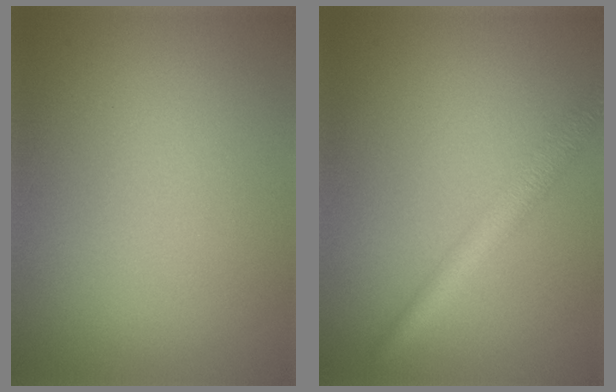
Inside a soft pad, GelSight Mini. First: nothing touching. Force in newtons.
{"total": 3.2, "press": 3.2, "slide": 0.0}